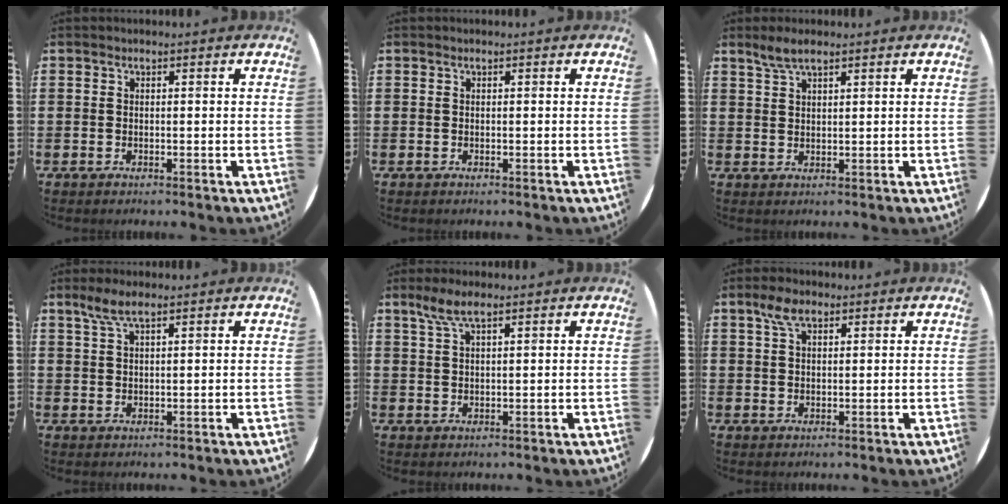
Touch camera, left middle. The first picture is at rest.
{"total": 0.0}
{"total": 3.0, "force": [2.4, 0.7, 1.7], "torque": [-0.028, 0.001, 0.041]}
{"total": 3.4, "force": [2.4, 0.8, 2.3], "torque": [-0.049, 0.005, 0.042]}
{"total": 3.8, "force": [2.5, 0.9, 2.8], "torque": [-0.059, 0.006, 0.044]}
{"total": 3.8, "force": [2.4, 1.8, 2.4], "torque": [-0.044, 0.005, 0.041]}